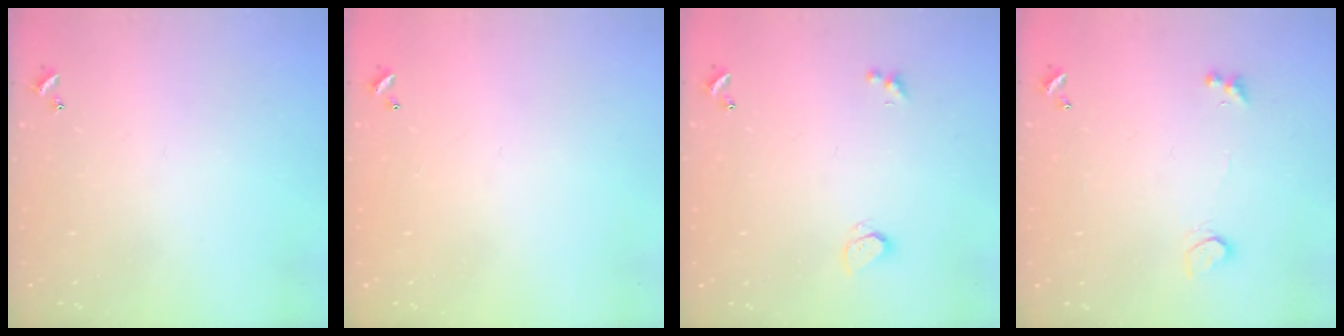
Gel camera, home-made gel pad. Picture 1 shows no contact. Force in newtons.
{"total": 2.7, "press": 2.7, "slide": 0.1}
{"total": 0.7, "press": 0.6, "slide": 0.4}
{"total": 2.5, "press": 2.2, "slide": 1.2}